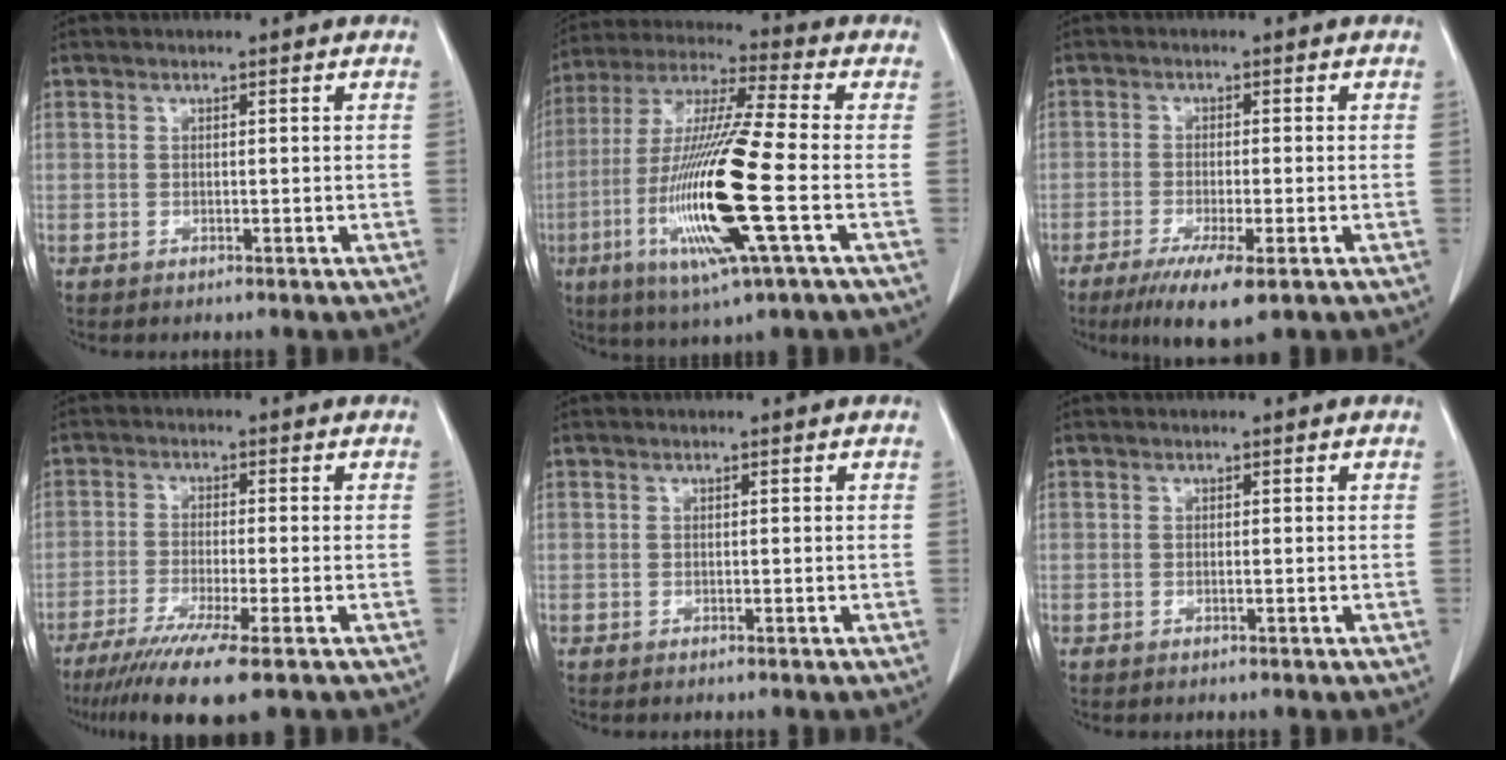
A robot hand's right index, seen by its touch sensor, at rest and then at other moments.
{"total": 18.9, "force": [-4.8, 0.5, 18.3], "torque": [-0.386, -0.021, -0.094]}
{"total": 7.2, "force": [-4.1, 0.8, 5.9], "torque": [-0.105, -0.021, -0.066]}
{"total": 10.2, "force": [-6.8, -0.1, 7.5], "torque": [-0.127, -0.028, -0.109]}
{"total": 0.0}
{"total": 0.0}